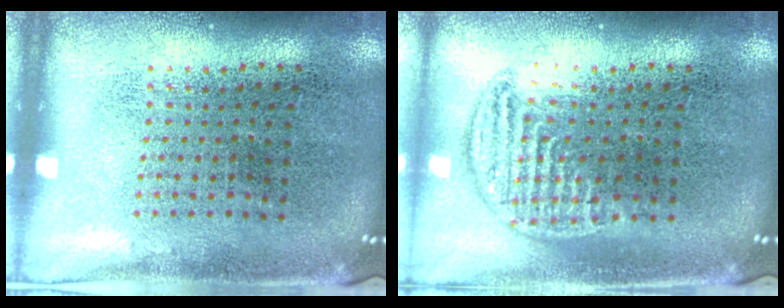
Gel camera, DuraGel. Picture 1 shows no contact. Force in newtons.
{"total": 0.8, "press": 0.8, "slide": 0.1}